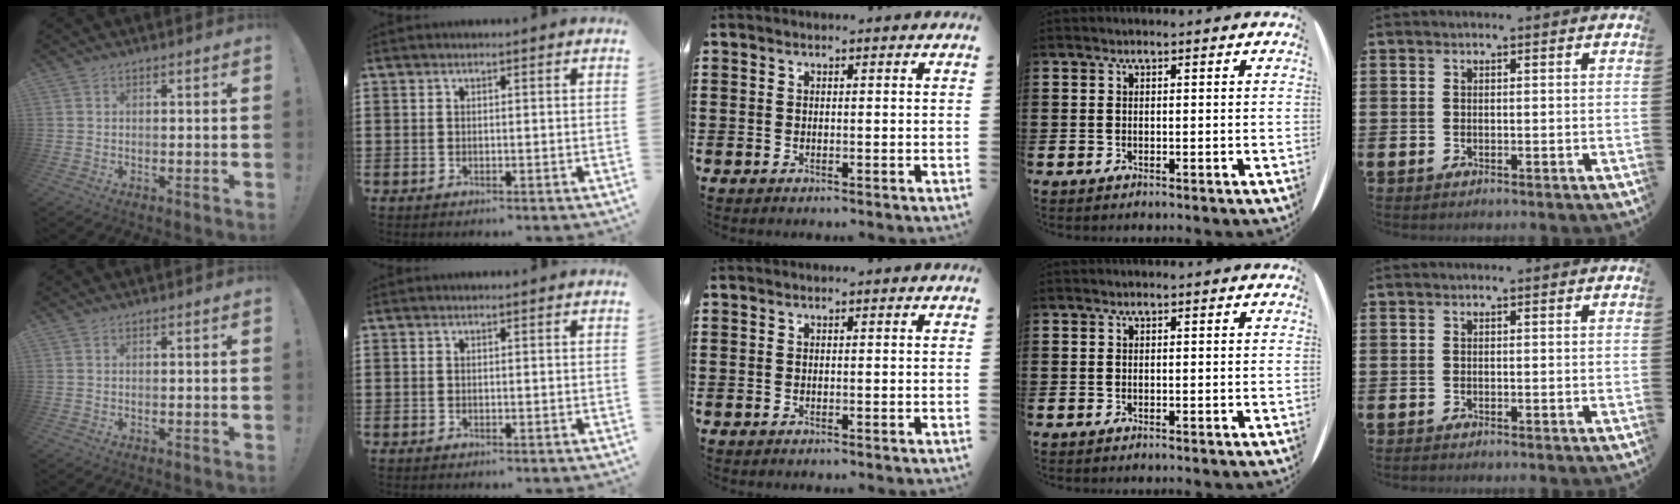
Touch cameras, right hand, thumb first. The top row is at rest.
{}